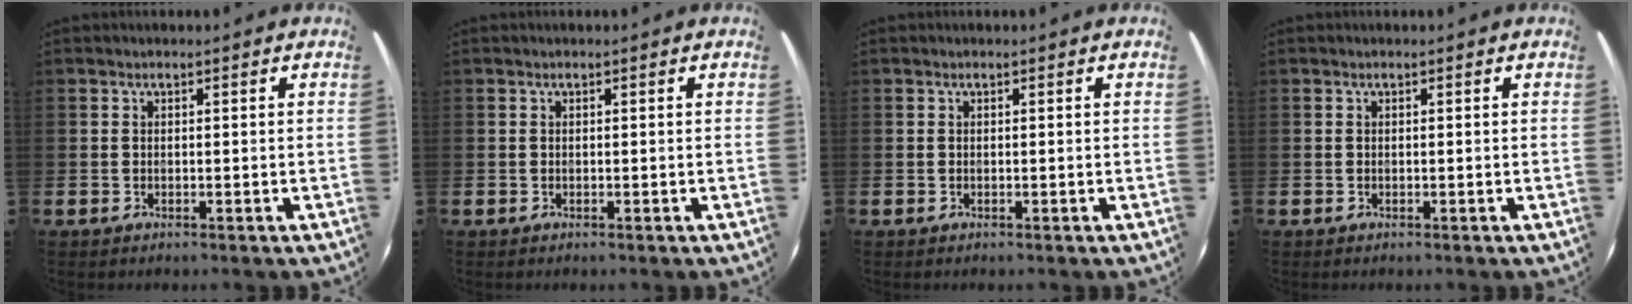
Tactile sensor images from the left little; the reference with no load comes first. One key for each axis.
{"total": 0.0}
{"total": 0.0}
{"total": 0.0}